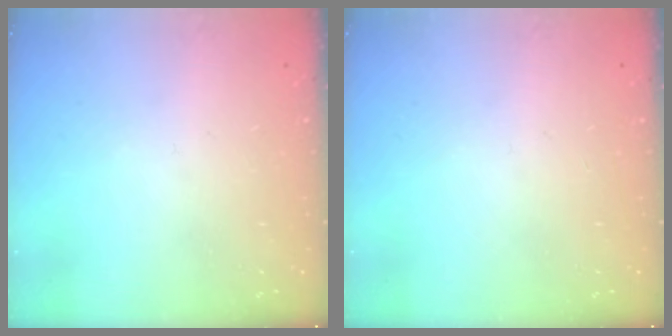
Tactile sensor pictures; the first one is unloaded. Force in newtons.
{"total": 0.0}